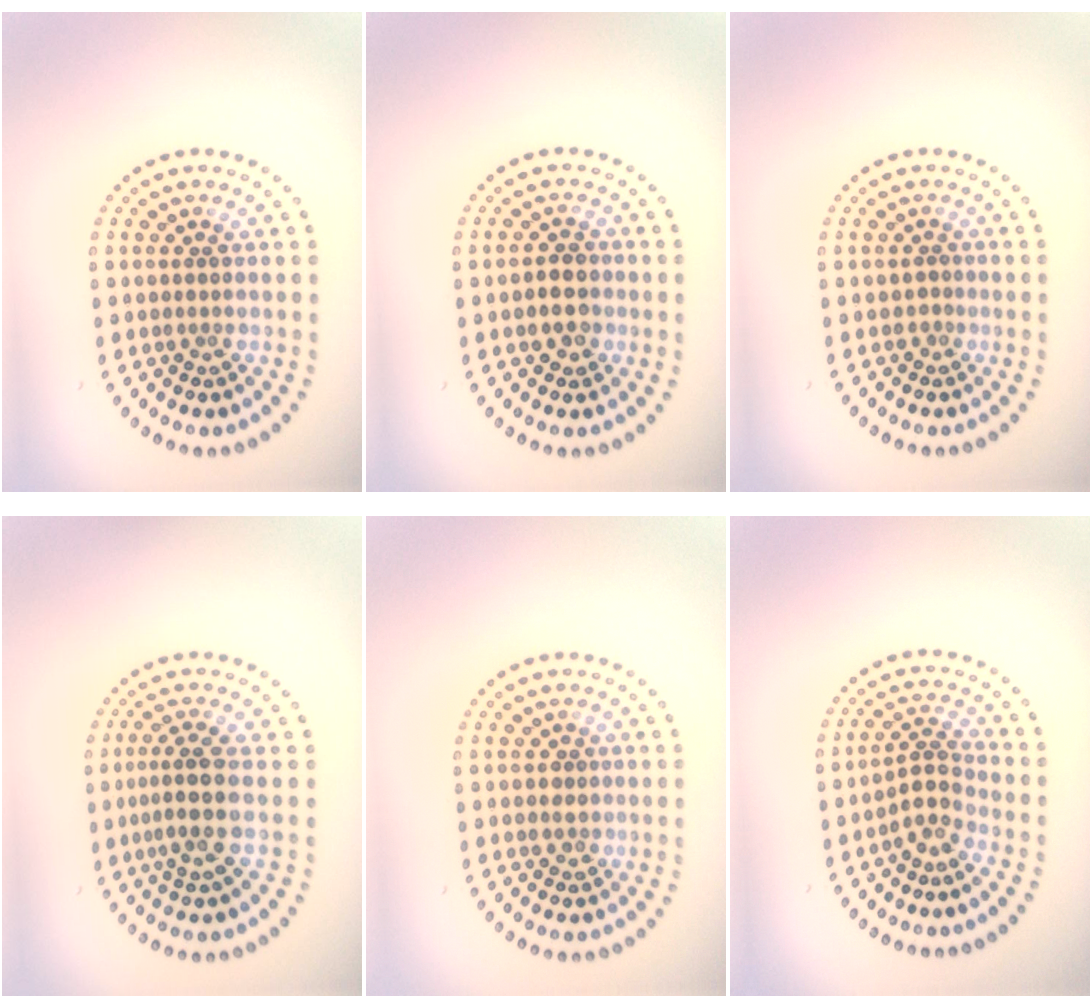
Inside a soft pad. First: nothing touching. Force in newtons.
{"total": 1.9, "press": 1.8, "slide": 0.5}
{"total": 0.6, "press": 0.2, "slide": 0.6}
{"total": 2.9, "press": 2.4, "slide": 1.7}
{"total": 0.9, "press": 0.7, "slide": 0.6}
{"total": 2.4, "press": 1.6, "slide": 1.8}